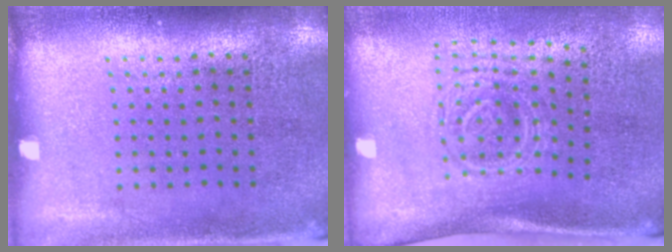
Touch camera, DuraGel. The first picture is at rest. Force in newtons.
{"total": 1.7, "press": 1.2, "slide": 1.2}